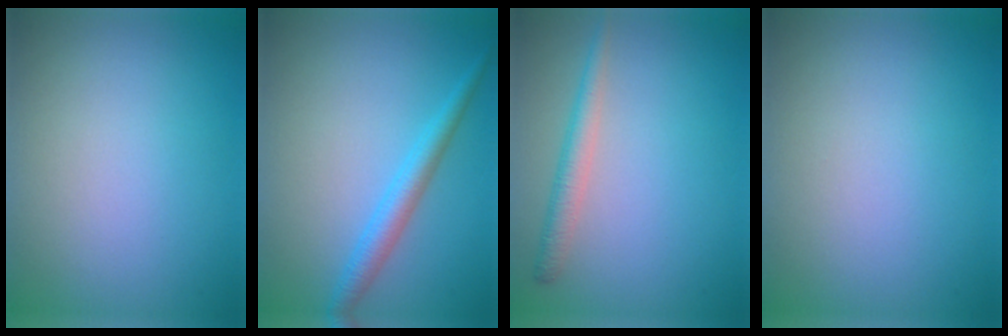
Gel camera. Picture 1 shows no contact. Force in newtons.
{"total": 2.6, "press": 2.6, "slide": 0.0}
{"total": 2.1, "press": 2.1, "slide": 0.1}
{"total": 0.0}